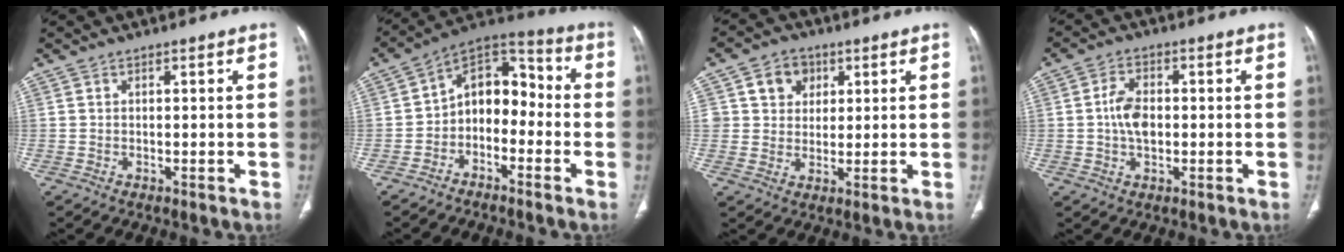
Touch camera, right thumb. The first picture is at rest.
{"total": 11.3, "force": [-2.8, 7.9, 7.6], "torque": [-0.081, 0.063, -0.065]}
{"total": 6.7, "force": [2.5, 5.8, 2.3], "torque": [-0.003, -0.004, 0.039]}
{"total": 5.5, "force": [-0.2, 3.4, 4.3], "torque": [-0.076, 0.008, -0.008]}